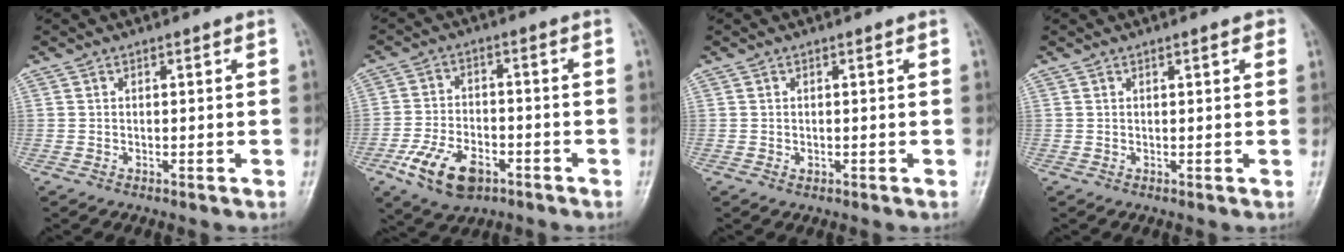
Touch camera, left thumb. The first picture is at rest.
{"total": 10.4, "force": [-5.2, 6.0, 6.7], "torque": [-0.120, 0.016, -0.091]}
{"total": 0.7, "force": [-0.2, 0.5, 0.5], "torque": [-0.006, 0.000, -0.002]}
{"total": 1.4, "force": [0.7, 0.4, 1.1], "torque": [-0.015, 0.001, 0.006]}